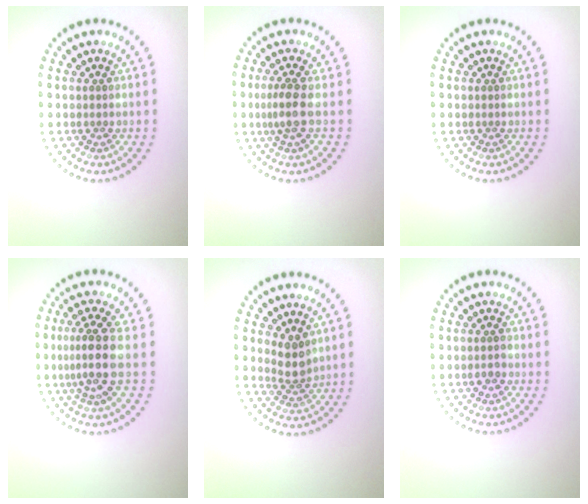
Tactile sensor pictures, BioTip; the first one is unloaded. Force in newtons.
{"total": 2.2, "press": 1.8, "slide": 1.3}
{"total": 0.0}
{"total": 3.8, "press": 3.3, "slide": 2.0}
{"total": 2.5, "press": 1.9, "slide": 1.6}
{"total": 0.9, "press": 0.9, "slide": 0.3}